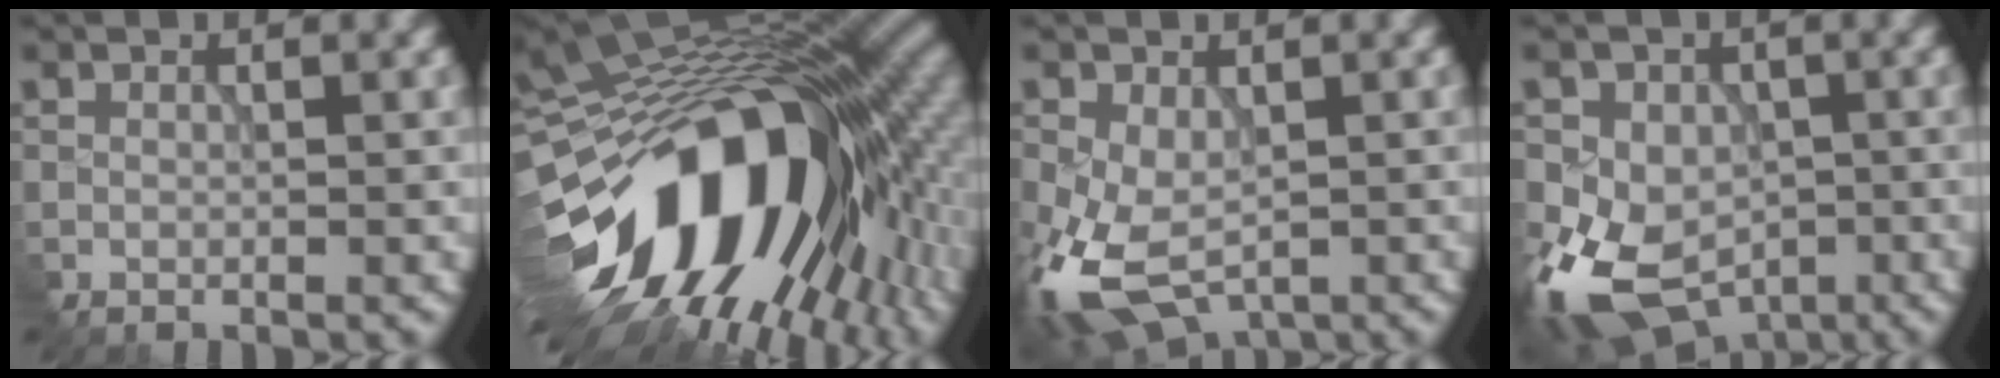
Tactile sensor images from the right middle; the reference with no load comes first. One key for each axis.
{"total": 16.9, "fx": -4.4, "fy": 9.6, "fz": 13.2, "tx": -0.208, "ty": 0.010, "tz": -0.081}
{"total": 7.8, "fx": -2.9, "fy": 4.4, "fz": 5.7, "tx": -0.145, "ty": -0.022, "tz": -0.047}
{"total": 10.9, "fx": -4.4, "fy": 8.1, "fz": 5.9, "tx": -0.112, "ty": -0.018, "tz": -0.067}